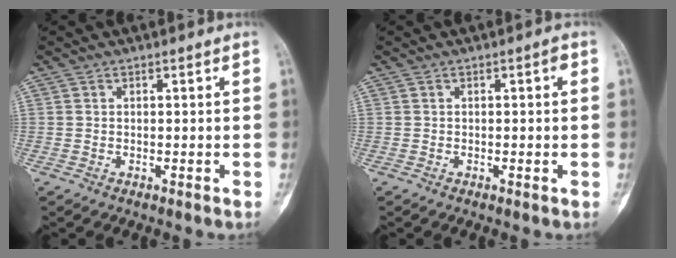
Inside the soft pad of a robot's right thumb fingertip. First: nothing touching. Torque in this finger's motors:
{"motor_torque": [0.24, 0.09, 0.16, -0.03, -0.01]}